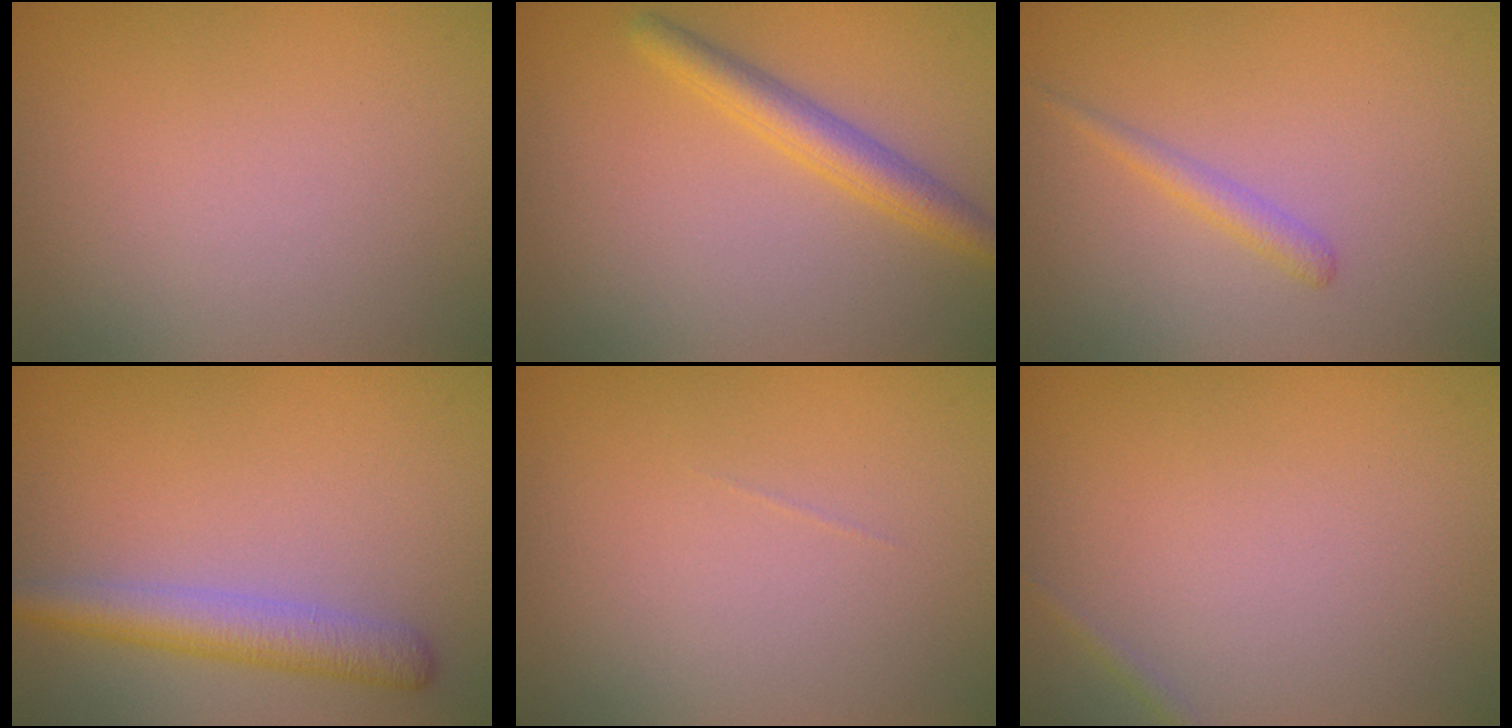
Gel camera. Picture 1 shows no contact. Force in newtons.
{"total": 2.9, "press": 2.9, "slide": 0.2}
{"total": 1.4, "press": 1.4, "slide": 0.0}
{"total": 3.8, "press": 3.8, "slide": 0.2}
{"total": 0.0}
{"total": 0.5, "press": 0.5, "slide": 0.0}